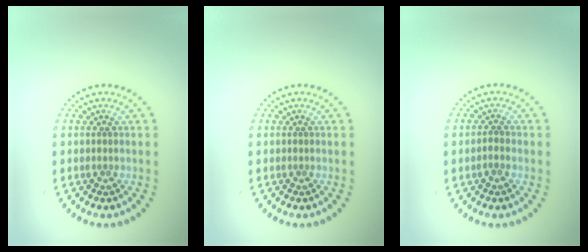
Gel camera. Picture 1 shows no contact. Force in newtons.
{"total": 0.0}
{"total": 0.5, "press": 0.4, "slide": 0.3}